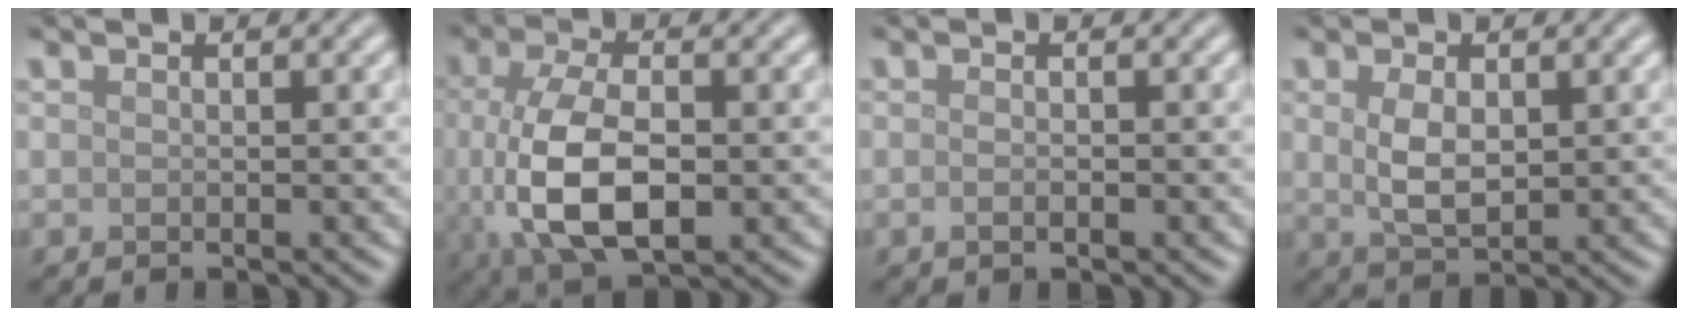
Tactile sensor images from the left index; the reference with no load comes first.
{"total": 9.1, "force": [-1.0, 4.7, 7.7], "torque": [-0.168, -0.016, -0.012]}
{"total": 0.8, "force": [-0.3, 0.3, 0.7], "torque": [-0.014, -0.002, -0.006]}
{"total": 3.4, "force": [0.5, 1.9, 2.8], "torque": [-0.064, -0.003, 0.015]}